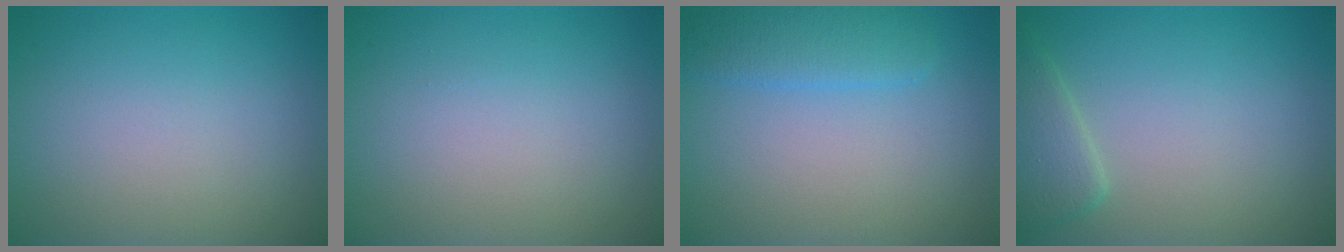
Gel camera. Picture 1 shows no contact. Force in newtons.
{"total": 0.0}
{"total": 2.8, "press": 2.8, "slide": 0.1}
{"total": 2.5, "press": 2.5, "slide": 0.3}